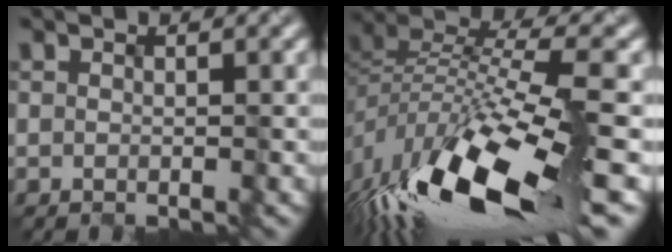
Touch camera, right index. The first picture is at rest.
{"total": 14.5, "force": [-7.4, 4.3, 11.7], "torque": [-0.246, -0.004, -0.127]}